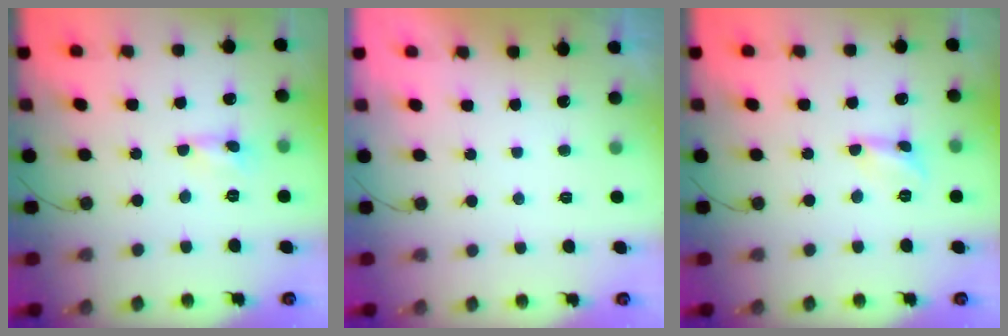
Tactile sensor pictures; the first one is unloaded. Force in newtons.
{"total": 0.0}
{"total": 2.3, "press": 2.3, "slide": 0.2}